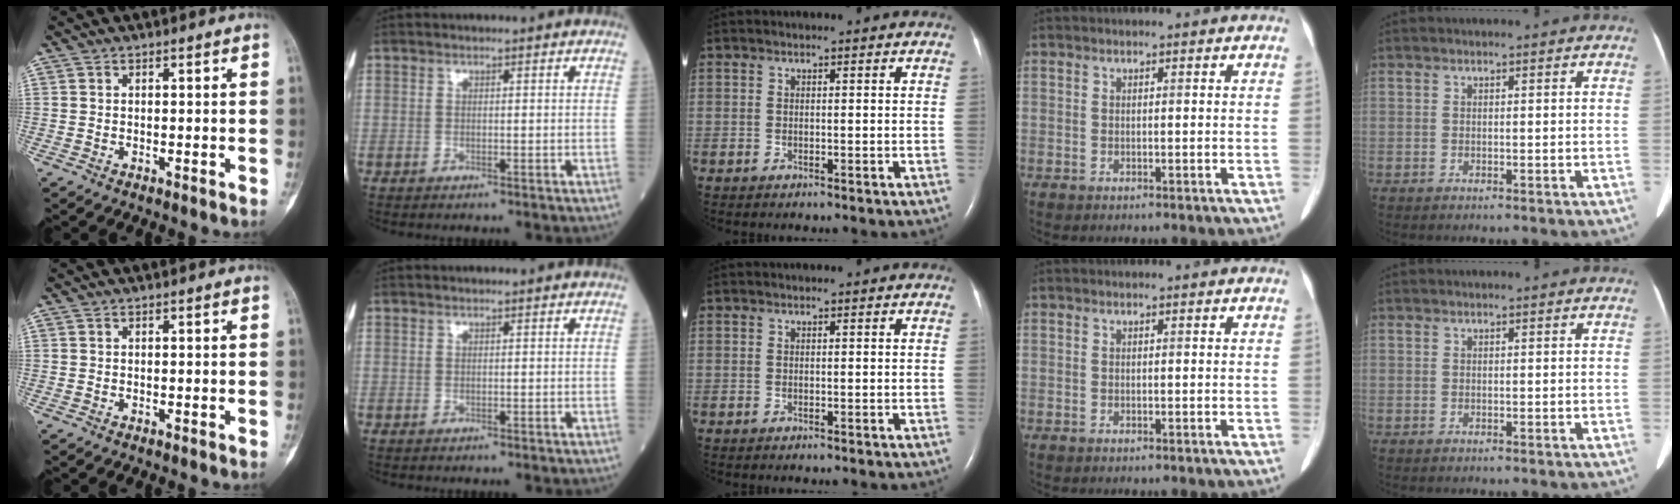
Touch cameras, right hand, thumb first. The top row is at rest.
{}